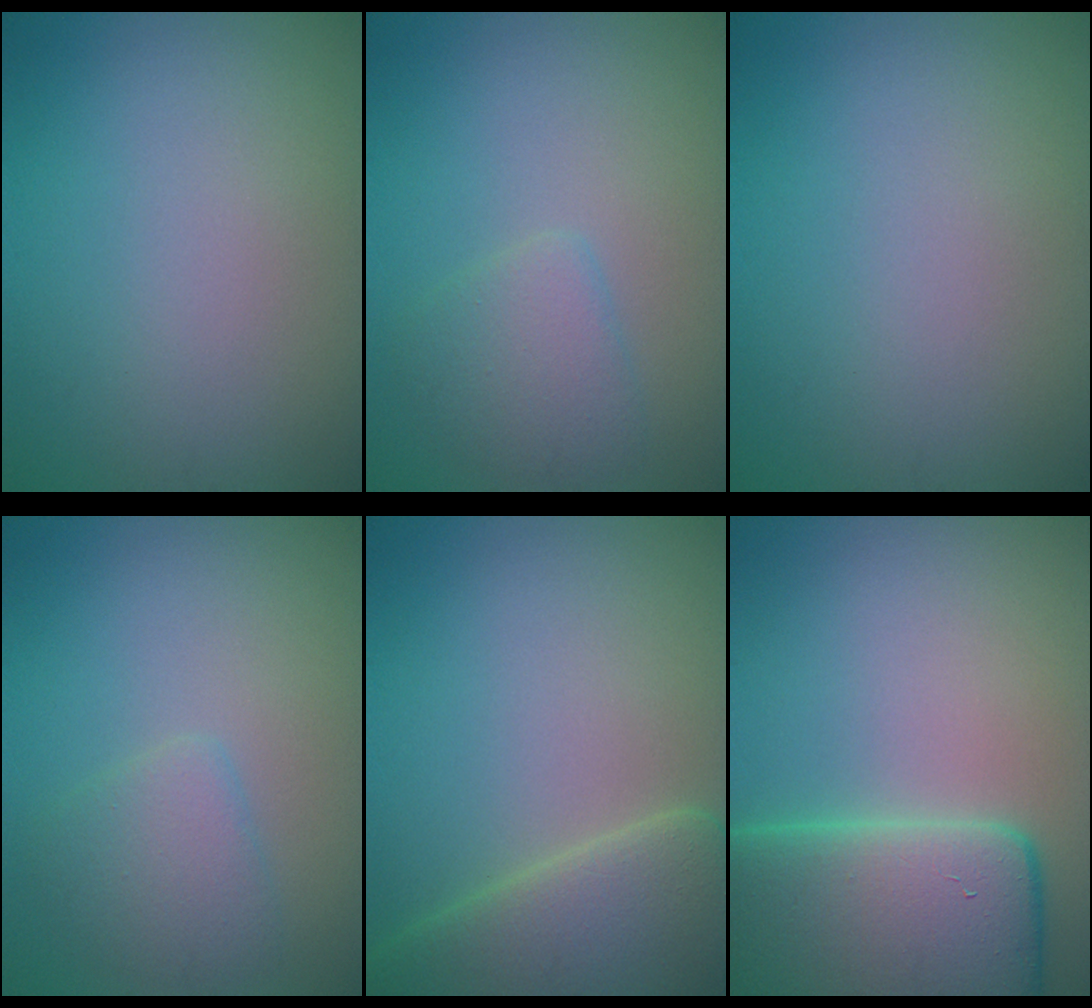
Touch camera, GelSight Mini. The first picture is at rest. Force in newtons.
{"total": 2.4, "press": 2.4, "slide": 0.3}
{"total": 0.0}
{"total": 2.4, "press": 2.4, "slide": 0.3}
{"total": 7.9, "press": 7.9, "slide": 0.4}
{"total": 13.2, "press": 13.2, "slide": 0.9}